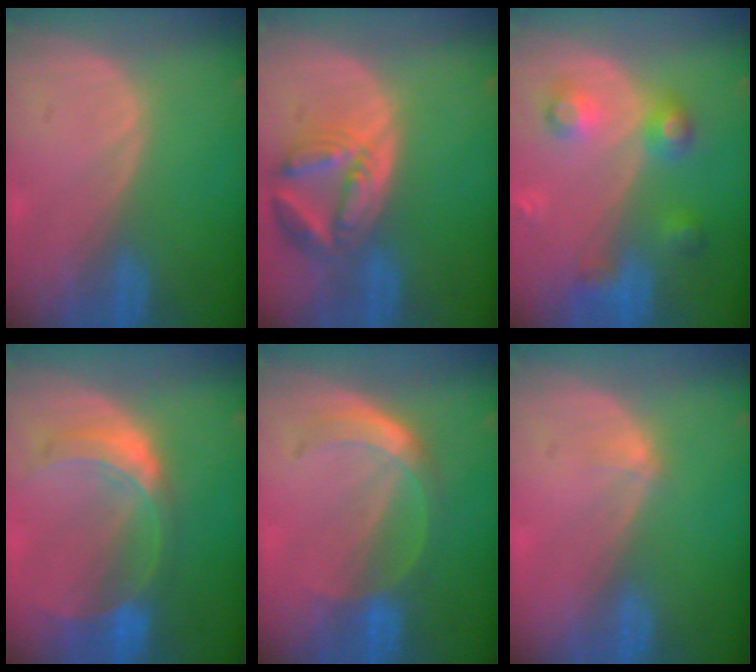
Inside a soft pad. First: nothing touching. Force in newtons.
{"total": 8.0, "press": 7.1, "slide": 3.7}
{"total": 5.7, "press": 5.7, "slide": 0.2}
{"total": 7.6, "press": 6.7, "slide": 3.6}
{"total": 6.0, "press": 5.2, "slide": 3.1}
{"total": 1.1, "press": 0.8, "slide": 0.7}